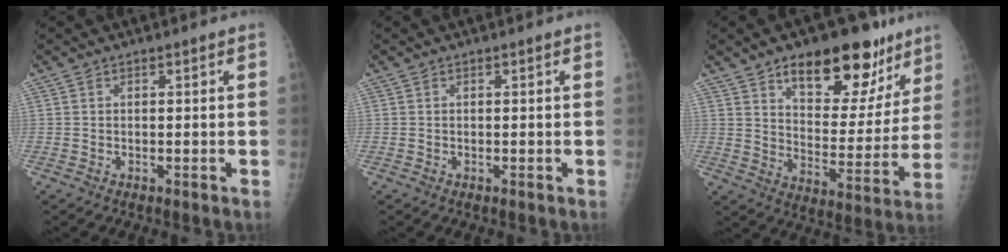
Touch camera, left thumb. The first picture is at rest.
{"total": 0.0}
{"total": 20.1, "force": [12.8, 9.7, 12.1], "torque": [-0.112, -0.063, 0.193]}